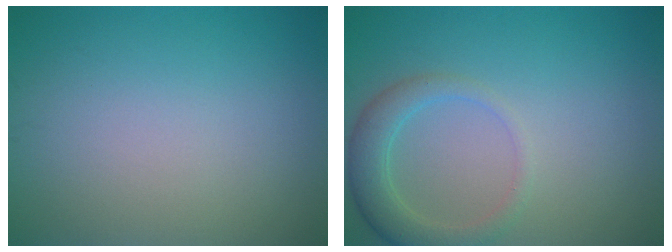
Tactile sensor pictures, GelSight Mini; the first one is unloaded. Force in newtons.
{"total": 3.3, "press": 3.3, "slide": 0.4}